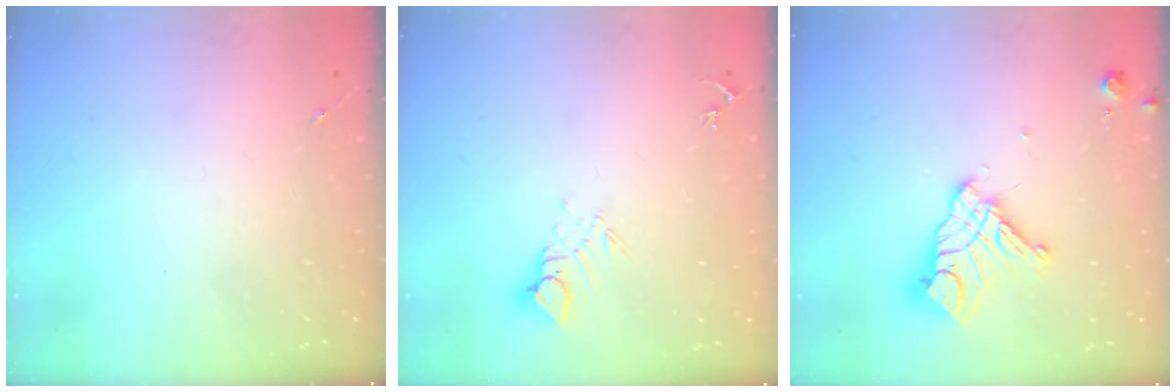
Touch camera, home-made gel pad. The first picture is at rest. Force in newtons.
{"total": 6.7, "press": 6.7, "slide": 0.4}
{"total": 14.6, "press": 14.5, "slide": 1.4}